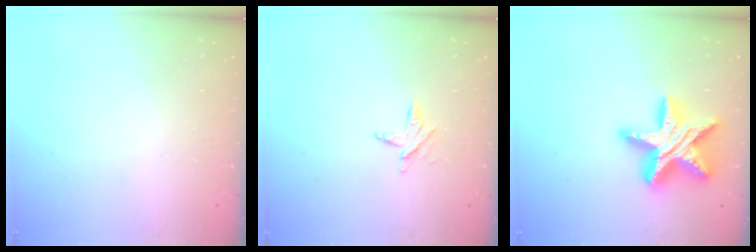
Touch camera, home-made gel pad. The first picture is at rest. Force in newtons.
{"total": 3.6, "press": 3.6, "slide": 0.4}
{"total": 21.2, "press": 21.2, "slide": 1.6}